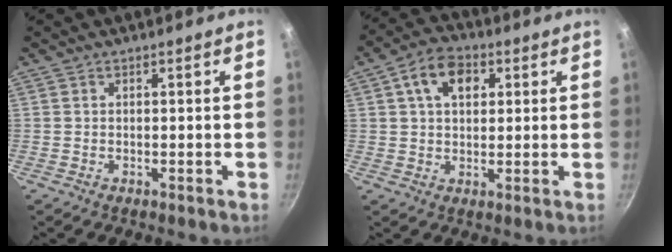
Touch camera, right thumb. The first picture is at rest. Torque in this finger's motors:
{"motor_torque": [0.33, 1.87, 0.89, -0.12, 0.04]}